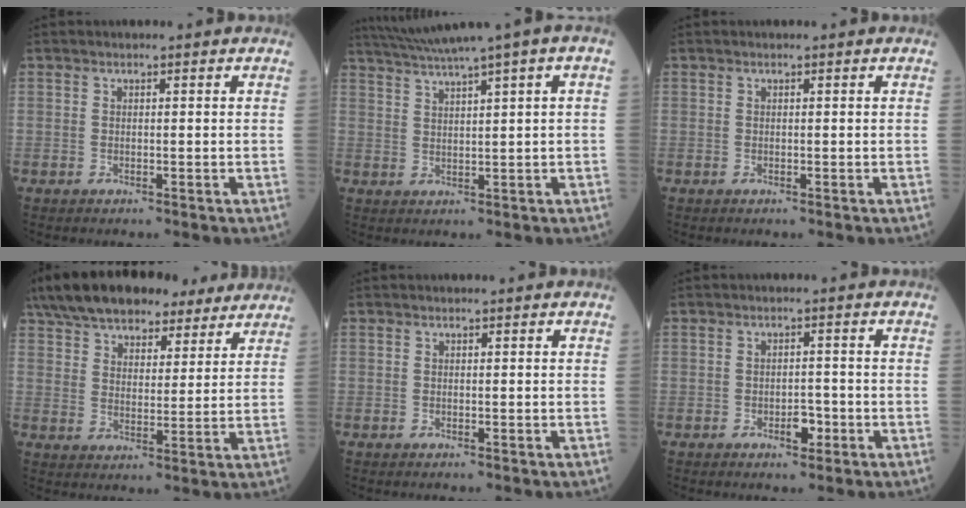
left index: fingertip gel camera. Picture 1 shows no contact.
{"total": 8.1, "force": [5.6, -1.4, 5.7], "torque": [-0.094, 0.029, 0.092]}
{"total": 0.0}
{"total": 20.5, "force": [16.7, 7.6, 9.0], "torque": [-0.164, 0.052, 0.245]}
{"total": 0.0}
{"total": 2.3, "force": [-1.2, 1.2, 1.6], "torque": [-0.021, 0.004, -0.016]}